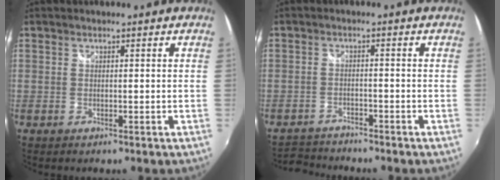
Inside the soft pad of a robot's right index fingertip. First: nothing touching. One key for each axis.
{"total": 5.6, "fx": -5.5, "fy": 0.9, "fz": 0.5, "tx": -0.024, "ty": 0.002, "tz": -0.097}